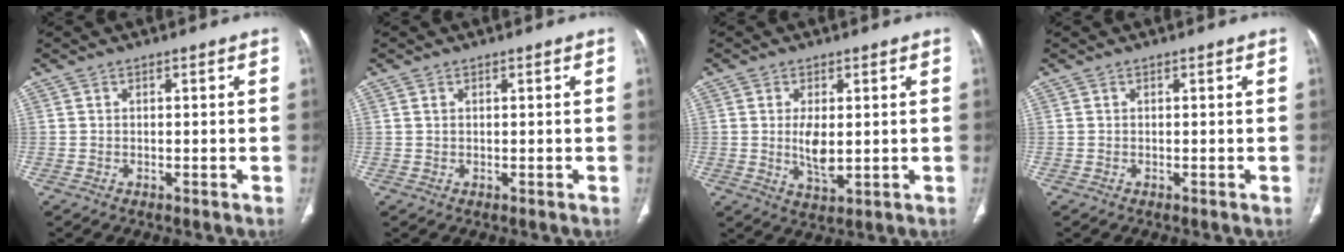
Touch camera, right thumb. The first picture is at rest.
{"total": 0.5, "force": [0.3, 0.3, 0.3], "torque": [-0.006, 0.003, 0.005]}
{"total": 5.5, "force": [0.3, 2.5, 4.9], "torque": [-0.090, -0.014, 0.010]}
{"total": 0.0}